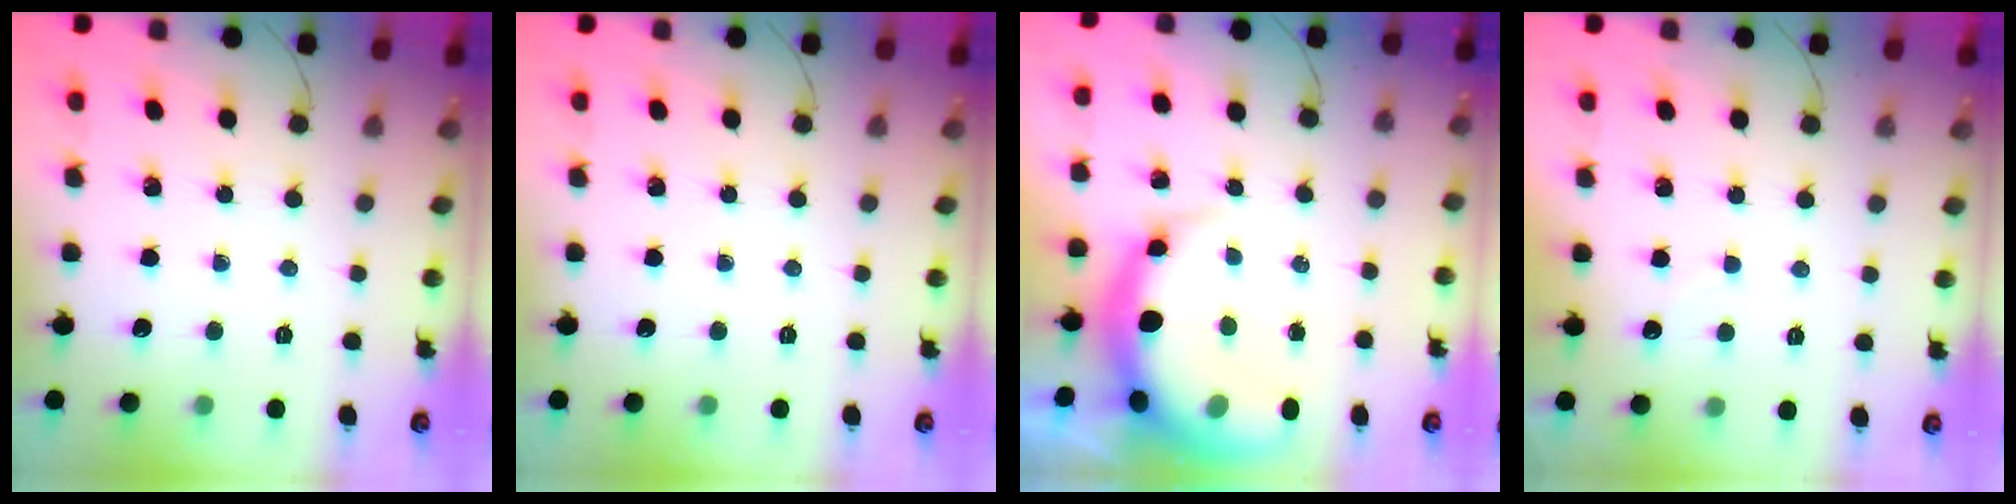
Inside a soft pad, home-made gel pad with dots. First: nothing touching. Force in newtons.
{"total": 0.0}
{"total": 10.3, "press": 10.0, "slide": 2.6}
{"total": 4.6, "press": 4.5, "slide": 0.6}